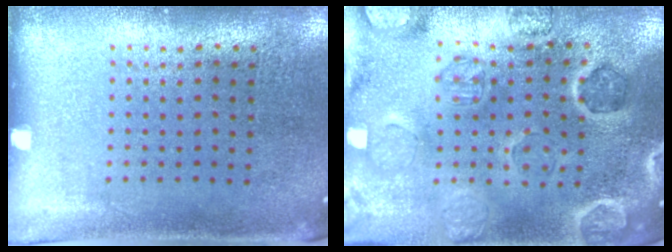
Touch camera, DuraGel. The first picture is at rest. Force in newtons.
{"total": 2.7, "press": 2.7, "slide": 0.2}